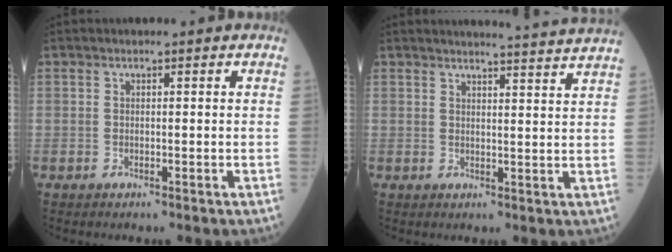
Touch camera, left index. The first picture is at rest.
{"total": 7.9, "force": [7.6, -1.8, 1.2], "torque": [-0.024, -0.030, 0.081]}